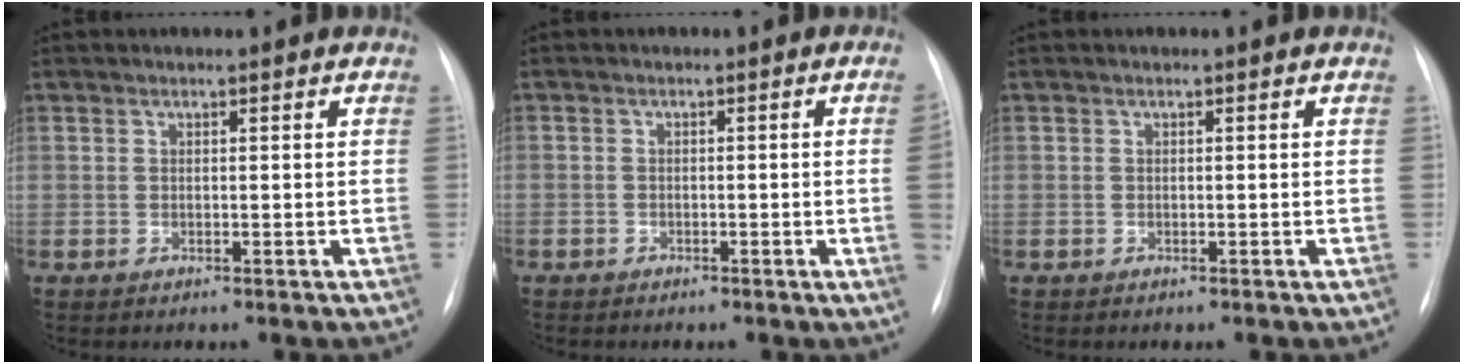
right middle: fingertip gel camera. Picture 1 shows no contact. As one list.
[{"total": 2.2, "force": [-0.7, -0.4, 2.1], "torque": [-0.026, 0.001, -0.015]}, {"total": 0.0}]